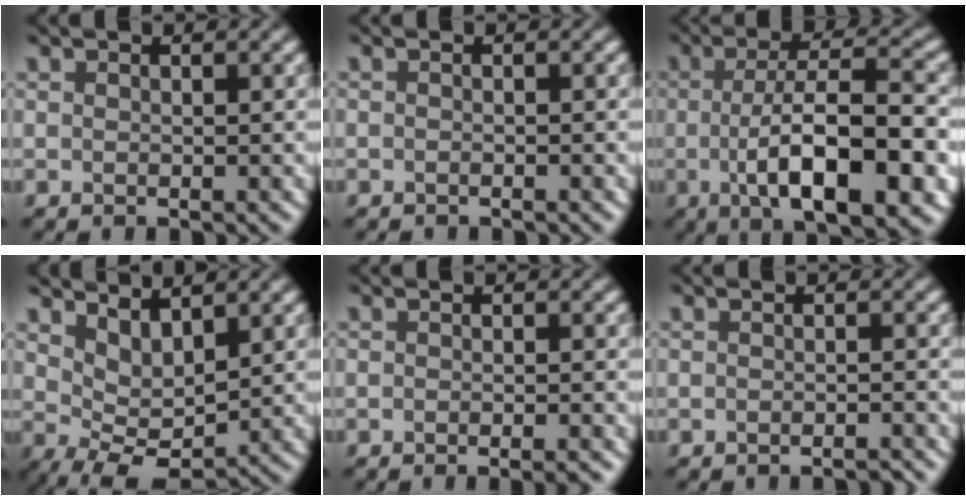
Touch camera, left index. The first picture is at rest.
{"total": 0.6, "force": [-0.6, -0.1, 0.0], "torque": [0.001, 0.000, -0.011]}
{"total": 11.2, "force": [-2.7, 3.5, 10.3], "torque": [-0.159, -0.009, -0.043]}
{"total": 3.3, "force": [1.4, 1.5, 2.6], "torque": [-0.058, -0.014, 0.032]}
{"total": 1.8, "force": [-1.2, 0.3, 1.3], "torque": [-0.008, -0.005, -0.022]}
{"total": 1.4, "force": [-1.4, 0.0, 0.4], "torque": [-0.002, -0.002, -0.027]}